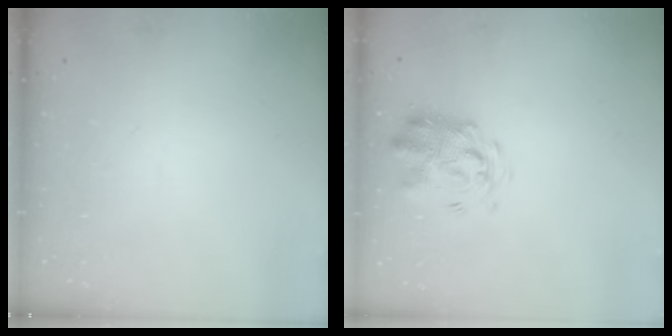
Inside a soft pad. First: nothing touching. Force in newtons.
{"total": 3.4, "press": 3.3, "slide": 0.7}